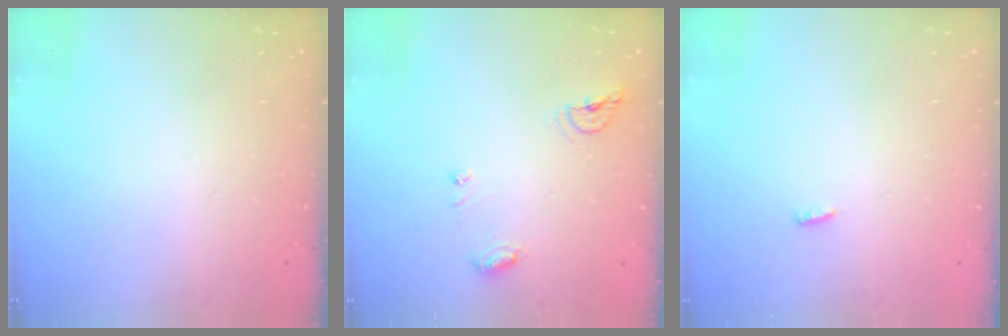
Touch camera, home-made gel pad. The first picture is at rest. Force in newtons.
{"total": 7.4, "press": 7.4, "slide": 0.5}
{"total": 3.0, "press": 2.9, "slide": 0.8}